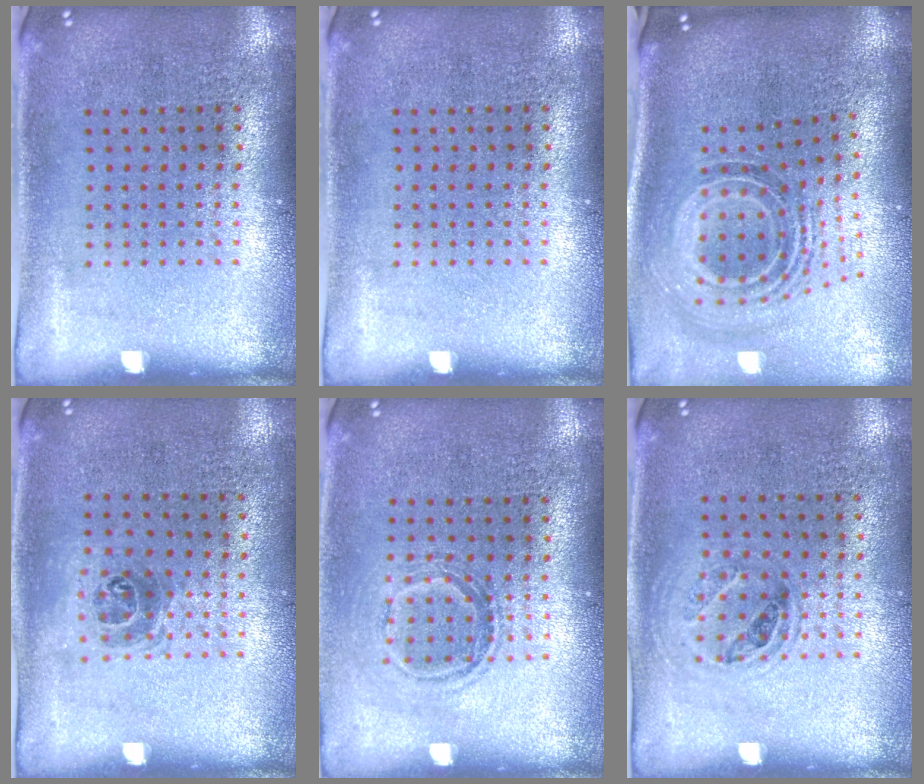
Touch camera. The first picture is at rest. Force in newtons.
{"total": 0.0}
{"total": 1.9, "press": 1.4, "slide": 1.2}
{"total": 0.9, "press": 0.8, "slide": 0.5}
{"total": 1.2, "press": 1.0, "slide": 0.6}
{"total": 1.0, "press": 0.9, "slide": 0.5}